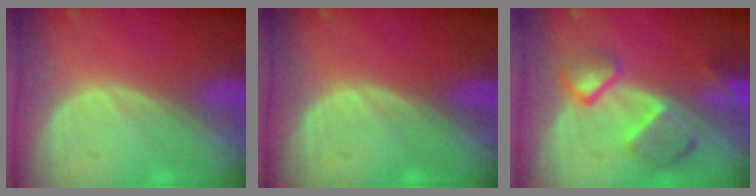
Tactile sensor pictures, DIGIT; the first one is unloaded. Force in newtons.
{"total": 0.0}
{"total": 7.6, "press": 6.7, "slide": 3.5}